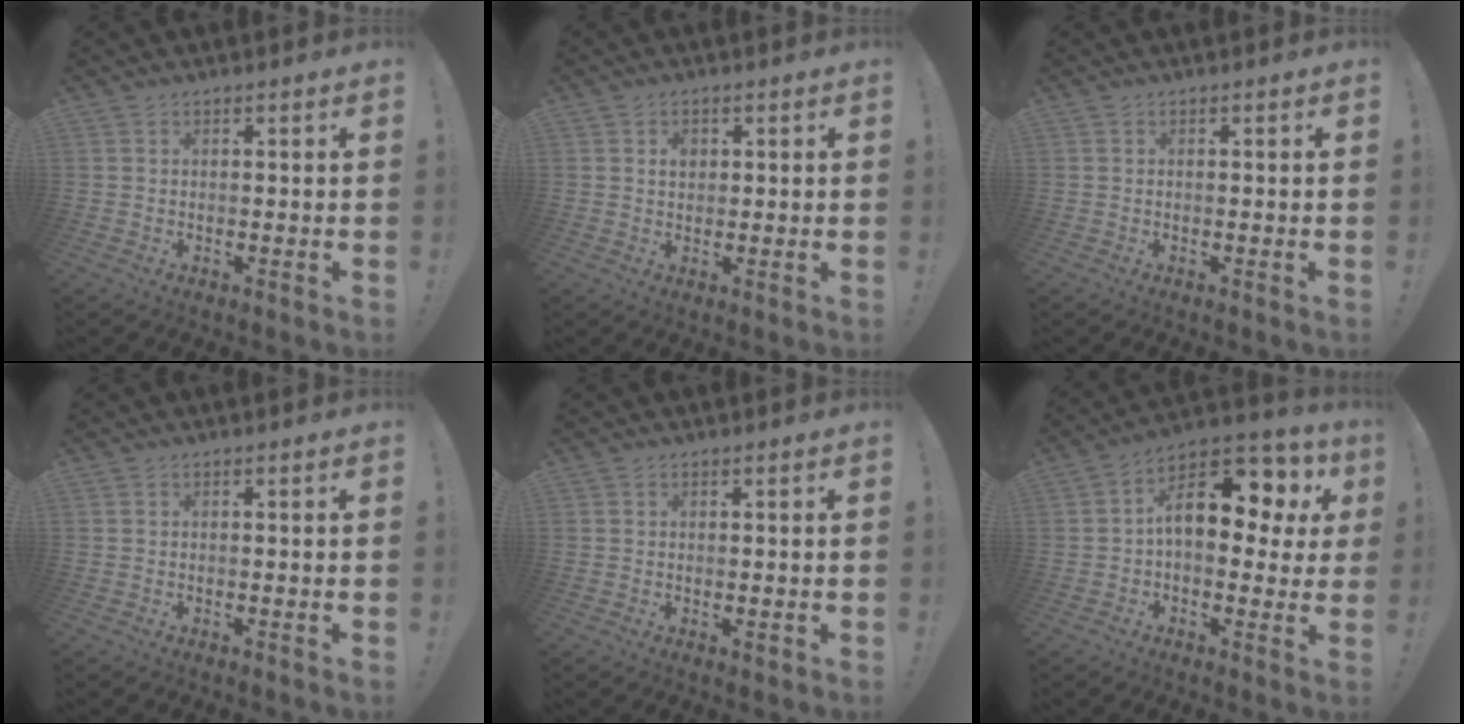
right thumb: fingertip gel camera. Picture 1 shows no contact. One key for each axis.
{"total": 2.3, "fx": 0.5, "fy": 1.9, "fz": 1.3, "tx": -0.004, "ty": -0.005, "tz": 0.004}
{"total": 0.0}
{"total": 0.0}
{"total": 0.6, "fx": 0.3, "fy": 0.5, "fz": 0.3, "tx": 0.002, "ty": -0.001, "tz": 0.004}
{"total": 16.9, "fx": 5.2, "fy": 9.1, "fz": 13.4, "tx": -0.189, "ty": -0.013, "tz": 0.087}